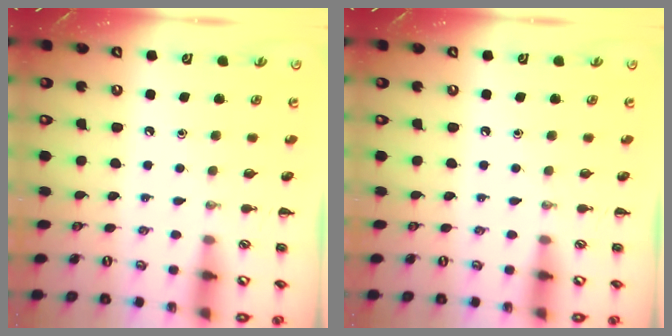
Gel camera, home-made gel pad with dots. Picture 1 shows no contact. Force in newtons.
{"total": 0.0}